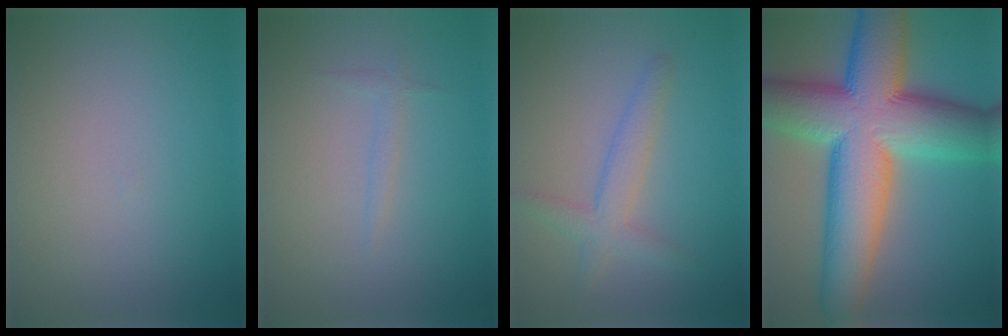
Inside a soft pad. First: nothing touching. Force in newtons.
{"total": 0.8, "press": 0.8, "slide": 0.1}
{"total": 2.8, "press": 2.8, "slide": 0.1}
{"total": 15.9, "press": 15.9, "slide": 0.6}